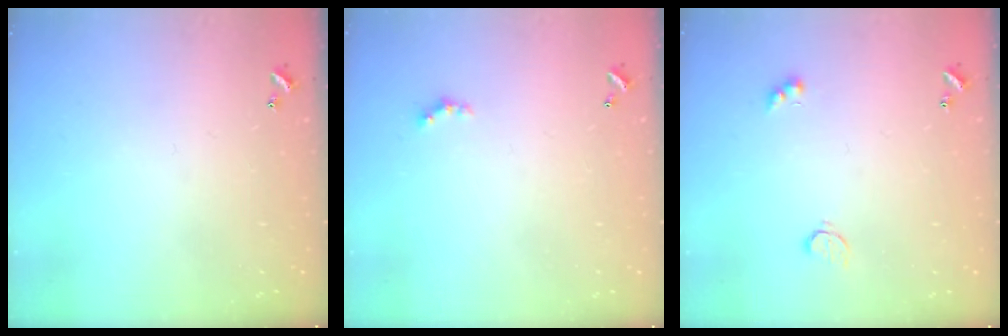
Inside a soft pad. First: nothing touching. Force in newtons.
{"total": 1.6, "press": 1.6, "slide": 0.4}
{"total": 4.5, "press": 4.5, "slide": 0.8}